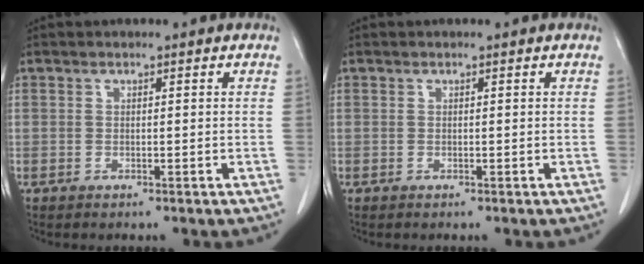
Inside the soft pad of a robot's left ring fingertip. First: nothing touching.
{"total": 0.0}